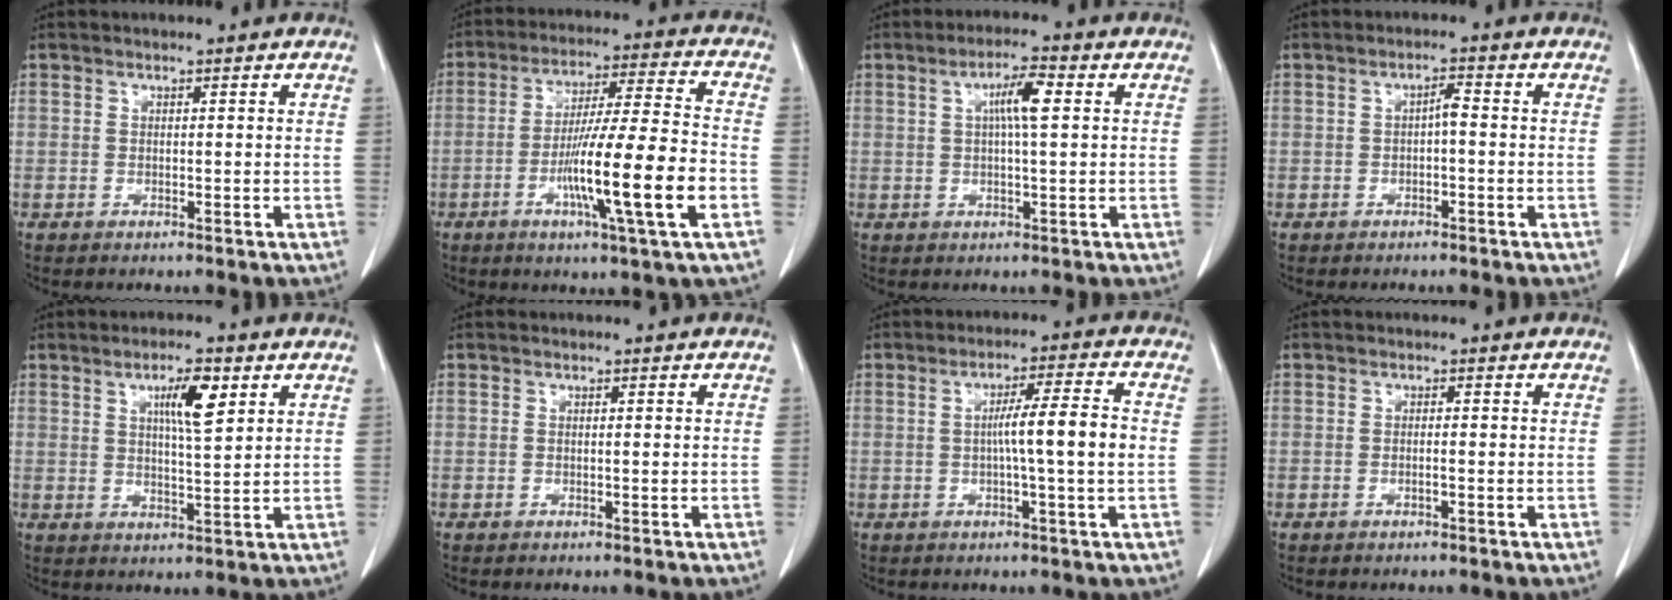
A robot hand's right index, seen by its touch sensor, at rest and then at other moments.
{"total": 15.3, "force": [-4.9, -0.5, 14.5], "torque": [-0.256, -0.010, -0.086]}
{"total": 5.1, "force": [1.2, 0.5, 4.9], "torque": [-0.089, 0.008, 0.020]}
{"total": 2.4, "force": [-0.3, 0.7, 2.3], "torque": [-0.037, 0.010, -0.006]}
{"total": 6.0, "force": [2.7, 0.9, 5.3], "torque": [-0.090, 0.000, 0.045]}
{"total": 0.0}
{"total": 7.3, "force": [-0.4, -0.8, 7.2], "torque": [-0.117, 0.007, -0.008]}
{"total": 0.8, "force": [-0.4, 0.0, 0.6], "torque": [-0.011, 0.002, -0.006]}